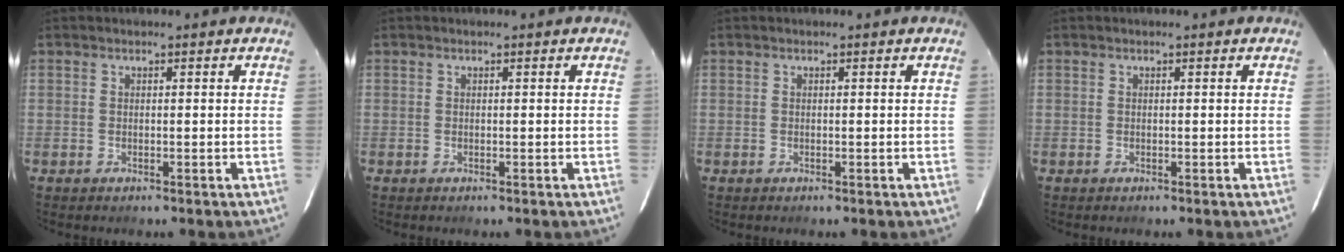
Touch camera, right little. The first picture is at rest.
{"total": 0.0}
{"total": 0.0}
{"total": 0.0}